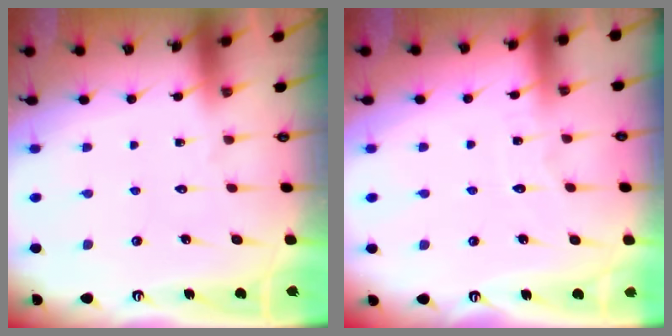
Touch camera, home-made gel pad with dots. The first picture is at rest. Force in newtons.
{"total": 2.2, "press": 2.1, "slide": 0.3}